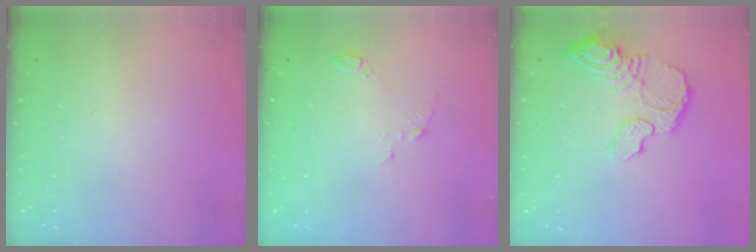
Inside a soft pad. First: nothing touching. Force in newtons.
{"total": 4.7, "press": 4.6, "slide": 0.5}
{"total": 14.9, "press": 14.8, "slide": 1.5}